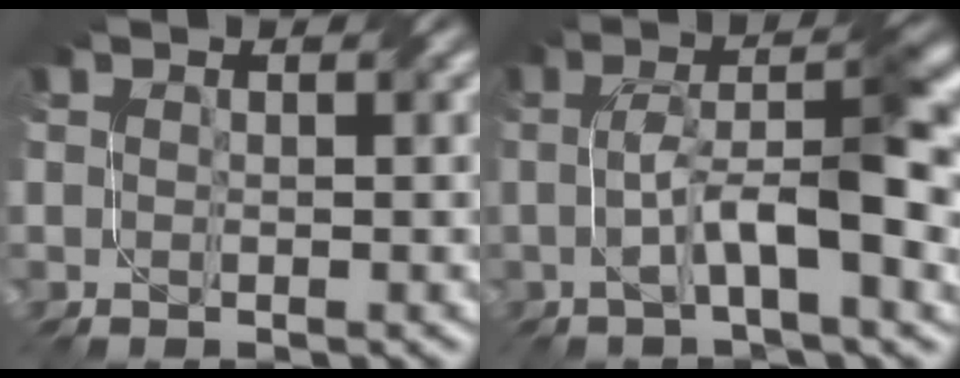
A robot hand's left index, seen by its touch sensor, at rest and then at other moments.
{"total": 7.6, "force": [-0.7, 1.8, 7.4], "torque": [-0.125, 0.015, -0.013]}